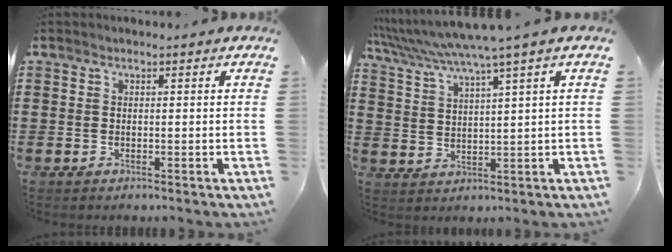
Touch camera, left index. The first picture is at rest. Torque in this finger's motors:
{"motor_torque": [1.02, -1.11, 0.93, 0.21]}